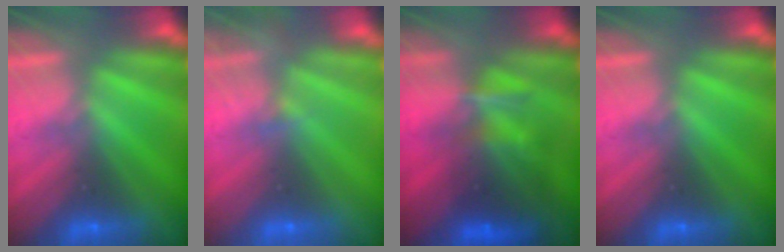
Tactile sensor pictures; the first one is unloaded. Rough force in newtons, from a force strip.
{"total": 2.2}
{"total": 8.1}
{"total": 0.0}